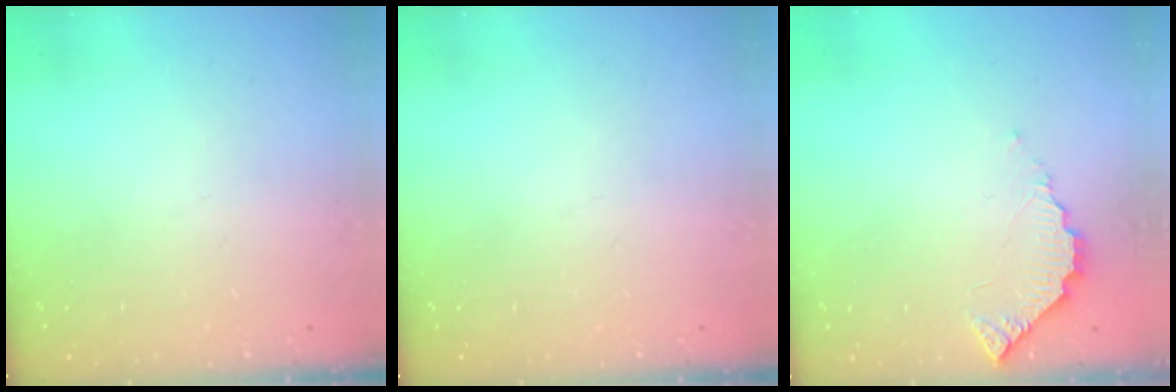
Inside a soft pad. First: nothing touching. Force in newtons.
{"total": 0.0}
{"total": 4.8, "press": 4.8, "slide": 0.3}